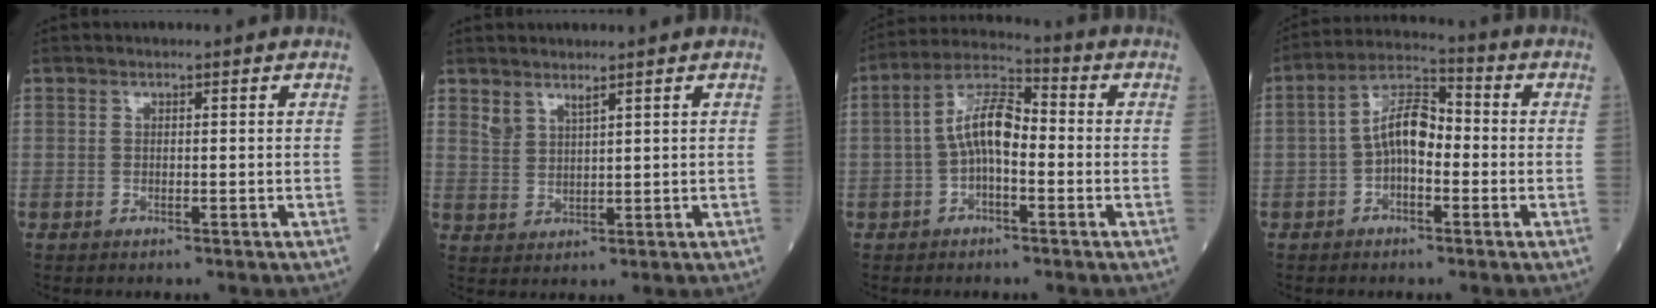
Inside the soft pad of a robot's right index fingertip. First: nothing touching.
{"total": 2.5, "force": [2.2, 0.4, 1.0], "torque": [-0.026, -0.002, 0.051]}
{"total": 8.1, "force": [-0.8, 3.0, 7.5], "torque": [-0.145, 0.027, -0.021]}
{"total": 7.6, "force": [-1.0, 3.4, 6.7], "torque": [-0.125, 0.029, -0.024]}